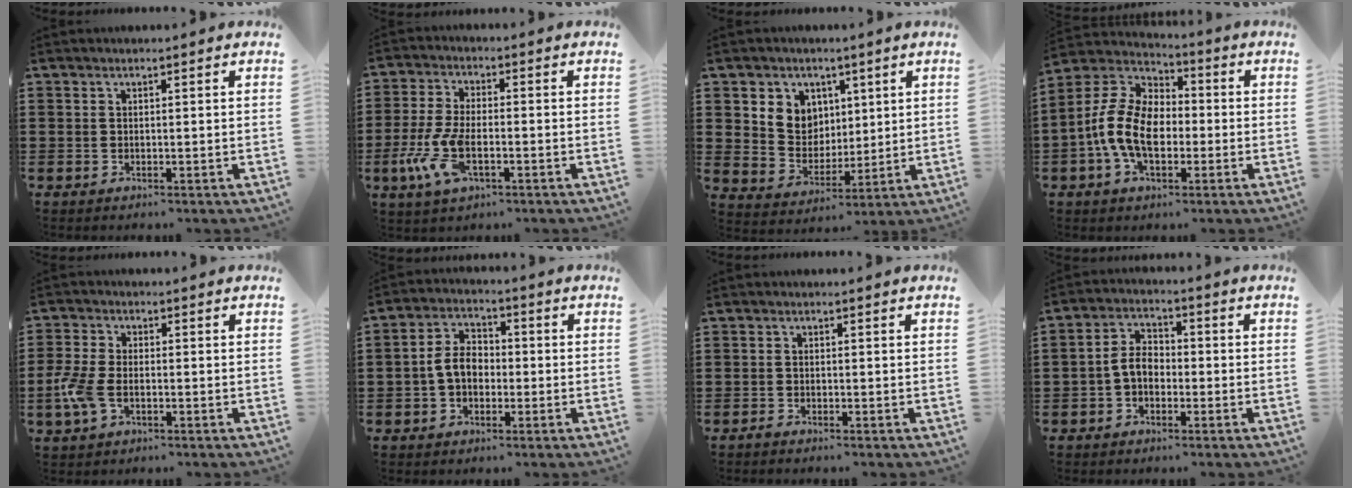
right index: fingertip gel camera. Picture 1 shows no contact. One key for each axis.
{"total": 8.2, "fx": -2.8, "fy": 3.5, "fz": 6.9, "tx": -0.171, "ty": -0.016, "tz": -0.054}
{"total": 6.3, "fx": 2.8, "fy": 5.6, "fz": 0.4, "tx": -0.038, "ty": -0.002, "tz": 0.050}
{"total": 11.3, "fx": -2.1, "fy": 7.2, "fz": 8.5, "tx": -0.209, "ty": 0.004, "tz": -0.042}
{"total": 5.5, "fx": -1.8, "fy": 2.6, "fz": 4.6, "tx": -0.113, "ty": -0.009, "tz": -0.037}
{"total": 5.6, "fx": -1.0, "fy": 3.8, "fz": 4.0, "tx": -0.098, "ty": 0.005, "tz": -0.026}
{"total": 0.7, "fx": -0.7, "fy": 0.0, "fz": 0.1, "tx": -0.004, "ty": -0.003, "tz": -0.014}
{"total": 4.5, "fx": -1.3, "fy": 3.0, "fz": 3.2, "tx": -0.082, "ty": 0.004, "tz": -0.033}